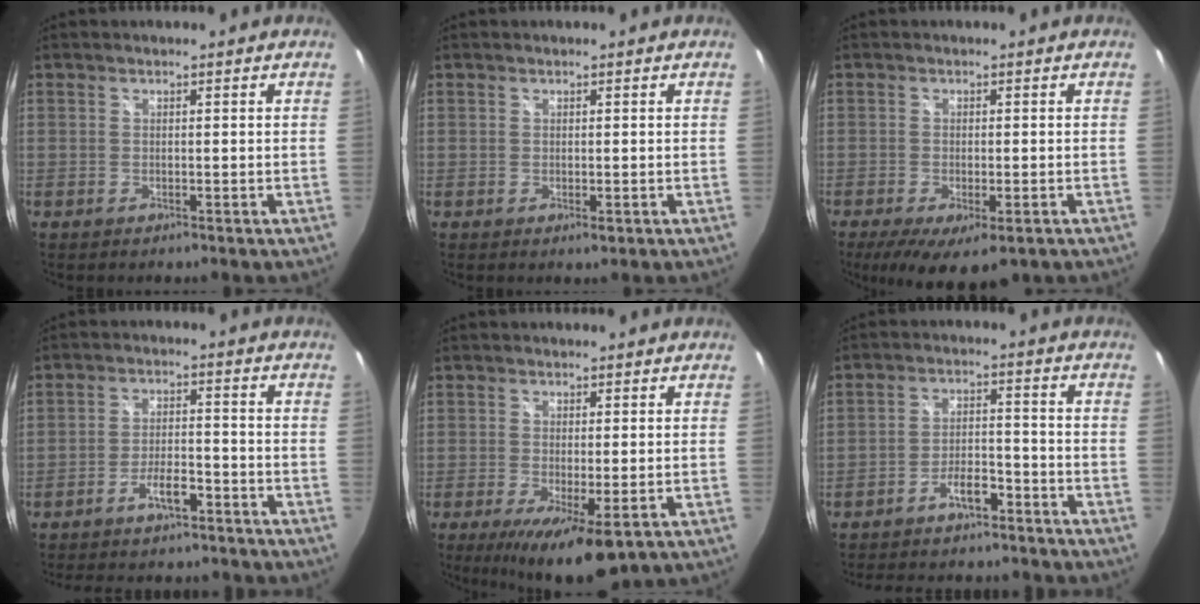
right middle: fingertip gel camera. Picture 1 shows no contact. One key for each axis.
{"total": 0.7, "fx": -0.1, "fy": 0.5, "fz": 0.4, "tx": -0.006, "ty": -0.004, "tz": -0.002}
{"total": 9.4, "fx": -5.4, "fy": 3.5, "fz": 6.9, "tx": -0.132, "ty": -0.038, "tz": -0.078}
{"total": 11.4, "fx": -9.7, "fy": 3.3, "fz": 5.0, "tx": -0.108, "ty": 0.008, "tz": -0.141}
{"total": 10.2, "fx": -5.0, "fy": 2.7, "fz": 8.6, "tx": -0.162, "ty": -0.036, "tz": -0.074}
{"total": 14.1, "fx": -12.0, "fy": 4.5, "fz": 5.7, "tx": -0.123, "ty": 0.021, "tz": -0.170}